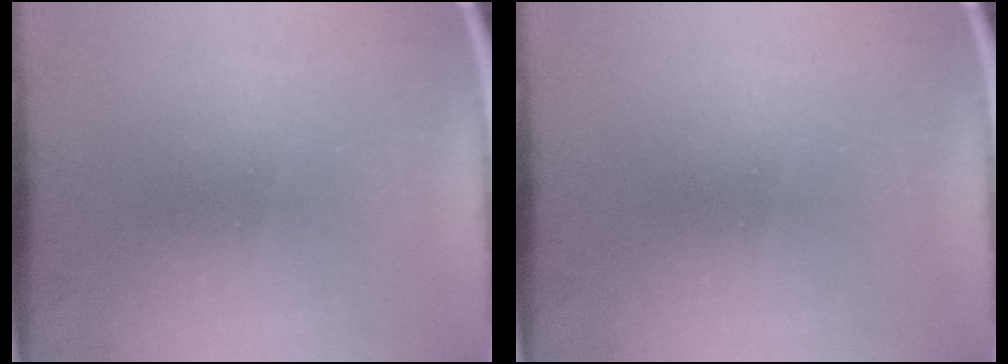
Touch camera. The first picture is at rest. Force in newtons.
{"total": 0.0}